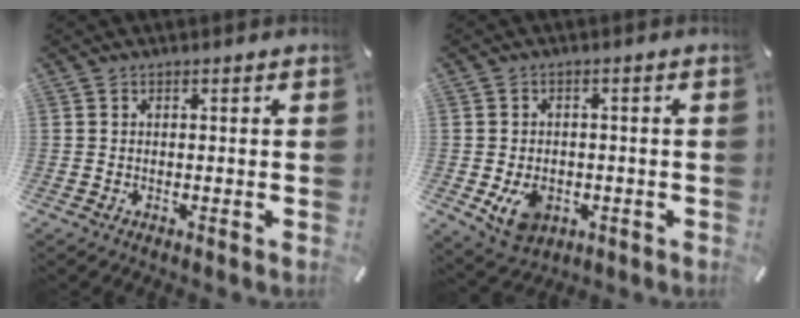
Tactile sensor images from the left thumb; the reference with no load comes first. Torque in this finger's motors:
{"motor_torque": [0.12, 0.52, 0.06, 0.06, 0.08]}